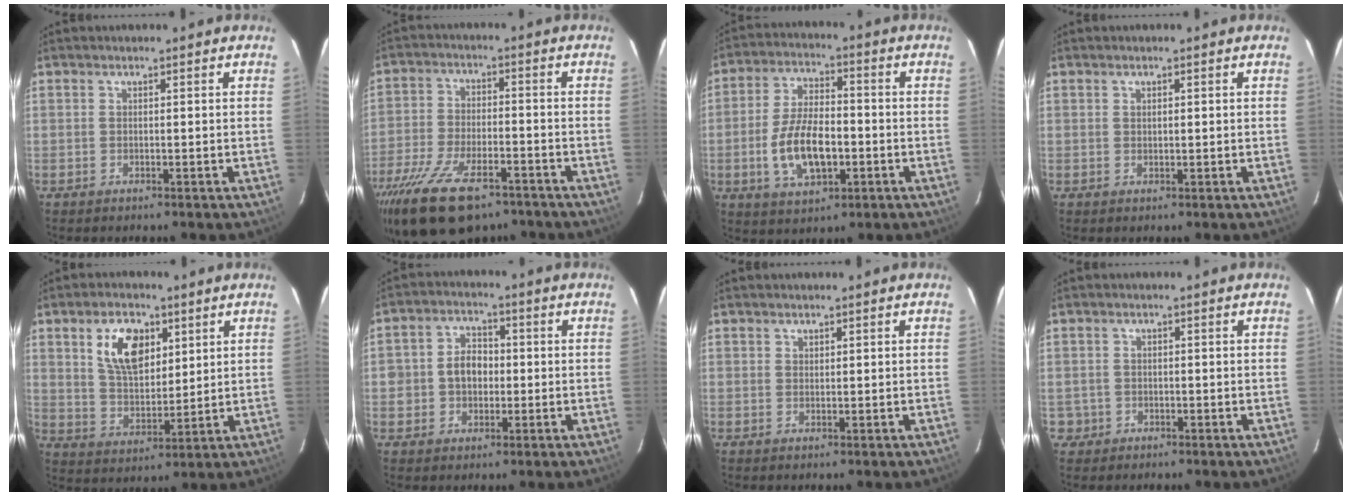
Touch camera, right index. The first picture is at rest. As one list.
[{"total": 18.3, "force": [-12.7, 7.5, 11.0], "torque": [-0.237, -0.042, -0.216]}, {"total": 12.0, "force": [-3.0, 5.9, 10.0], "torque": [-0.202, 0.001, -0.046]}, {"total": 0.8, "force": [0.4, 0.5, 0.6], "torque": [-0.009, 0.003, 0.008]}, {"total": 10.6, "force": [4.6, 6.0, 7.4], "torque": [-0.133, 0.012, 0.092]}, {"total": 6.3, "force": [-0.5, 5.4, 3.3], "torque": [-0.067, 0.019, -0.002]}, {"total": 0.7, "force": [0.5, 0.4, 0.1], "torque": [0.000, 0.002, 0.010]}, {"total": 2.5, "force": [-0.6, 2.5, 0.0], "torque": [0.001, 0.012, -0.006]}]